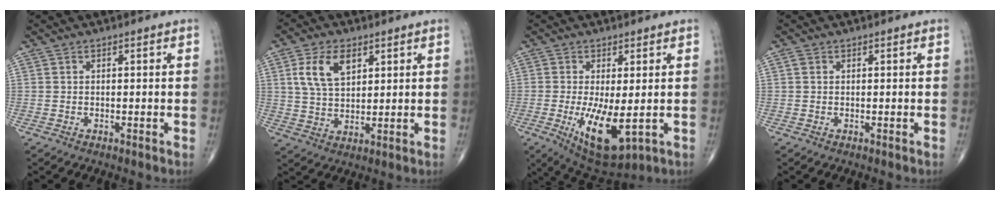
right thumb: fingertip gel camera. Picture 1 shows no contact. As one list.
[{"total": 8.7, "force": [3.4, 5.0, 6.3], "torque": [-0.109, -0.008, 0.067]}, {"total": 10.7, "force": [-2.0, 3.9, 9.7], "torque": [-0.168, -0.028, -0.019]}, {"total": 0.7, "force": [0.2, 0.6, 0.4], "torque": [-0.007, 0.003, 0.003]}]